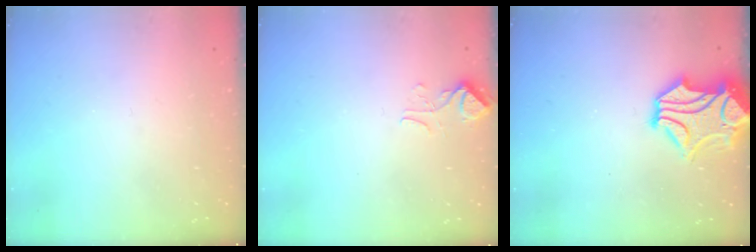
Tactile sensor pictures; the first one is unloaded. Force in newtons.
{"total": 2.4, "press": 2.3, "slide": 0.7}
{"total": 2.0, "press": 1.6, "slide": 1.1}